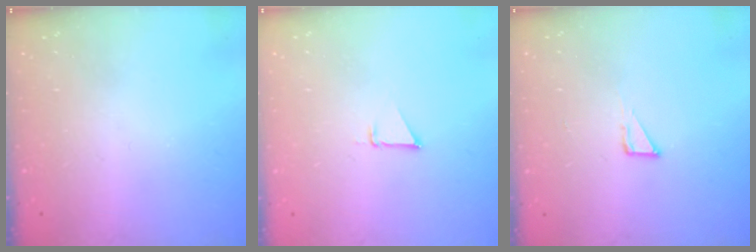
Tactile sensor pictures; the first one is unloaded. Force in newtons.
{"total": 2.5, "press": 2.5, "slide": 0.1}
{"total": 2.8, "press": 2.8, "slide": 0.2}